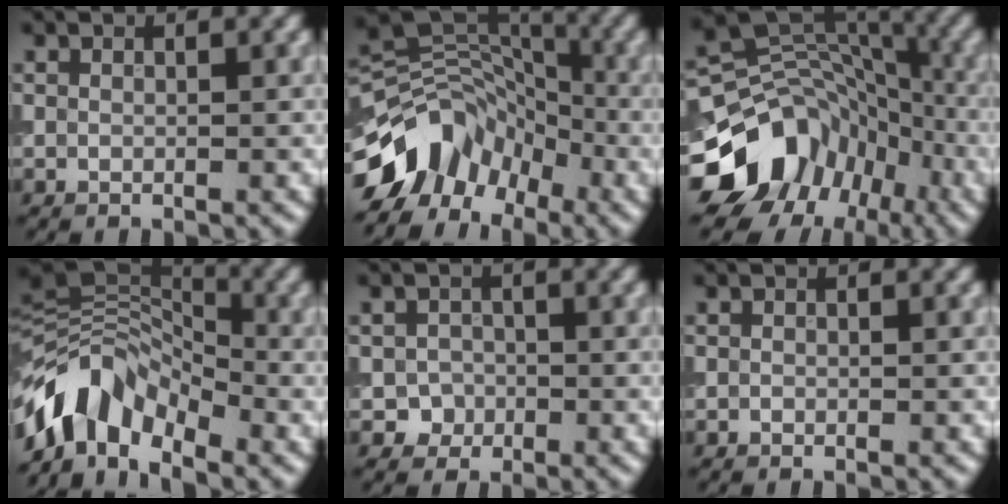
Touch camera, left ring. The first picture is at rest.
{"total": 8.9, "force": [-5.2, 6.0, 4.2], "torque": [-0.065, 0.008, -0.109]}
{"total": 10.8, "force": [-4.8, 8.6, 4.4], "torque": [-0.081, 0.014, -0.089]}
{"total": 8.0, "force": [-4.6, 4.8, 4.6], "torque": [-0.075, 0.009, -0.097]}
{"total": 1.8, "force": [-0.6, 1.6, 0.1], "torque": [0.018, 0.007, -0.015]}
{"total": 0.0}